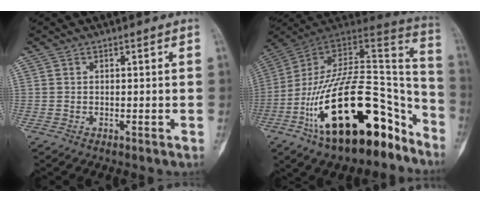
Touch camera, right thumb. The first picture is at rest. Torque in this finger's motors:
{"motor_torque": [3.26, 1.75, 2.45, -0.31, 0.94]}